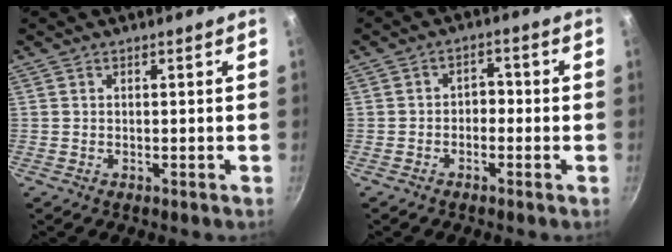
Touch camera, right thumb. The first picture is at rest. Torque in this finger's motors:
{"motor_torque": [-0.63, -0.17, -0.08, 0.19, -0.02]}